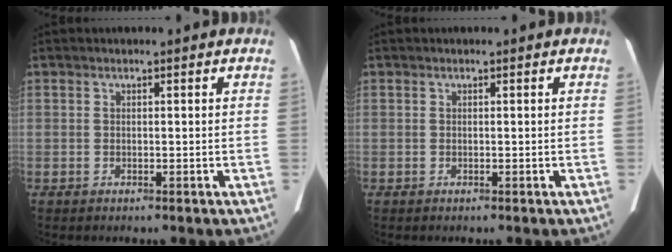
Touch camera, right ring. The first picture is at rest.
{"total": 0.0}